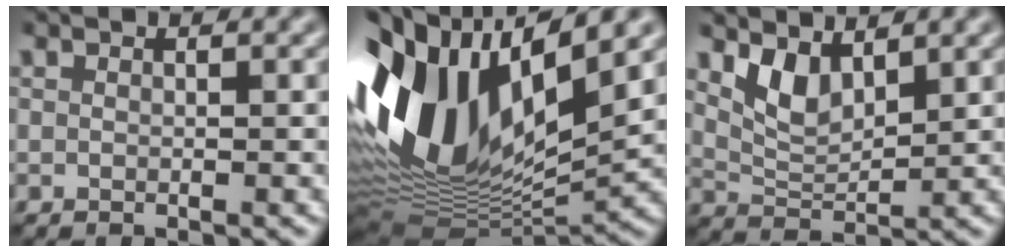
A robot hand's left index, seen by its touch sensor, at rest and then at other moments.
{"total": 16.0, "force": [2.5, 7.8, 13.8], "torque": [-0.295, 0.011, 0.043]}
{"total": 3.0, "force": [1.6, 1.4, 2.1], "torque": [-0.048, -0.010, 0.041]}